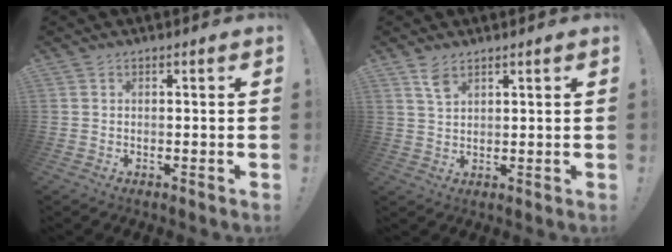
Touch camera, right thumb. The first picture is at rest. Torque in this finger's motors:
{"motor_torque": [-0.05, 0.13, 0.22, 0.49, 0.00]}